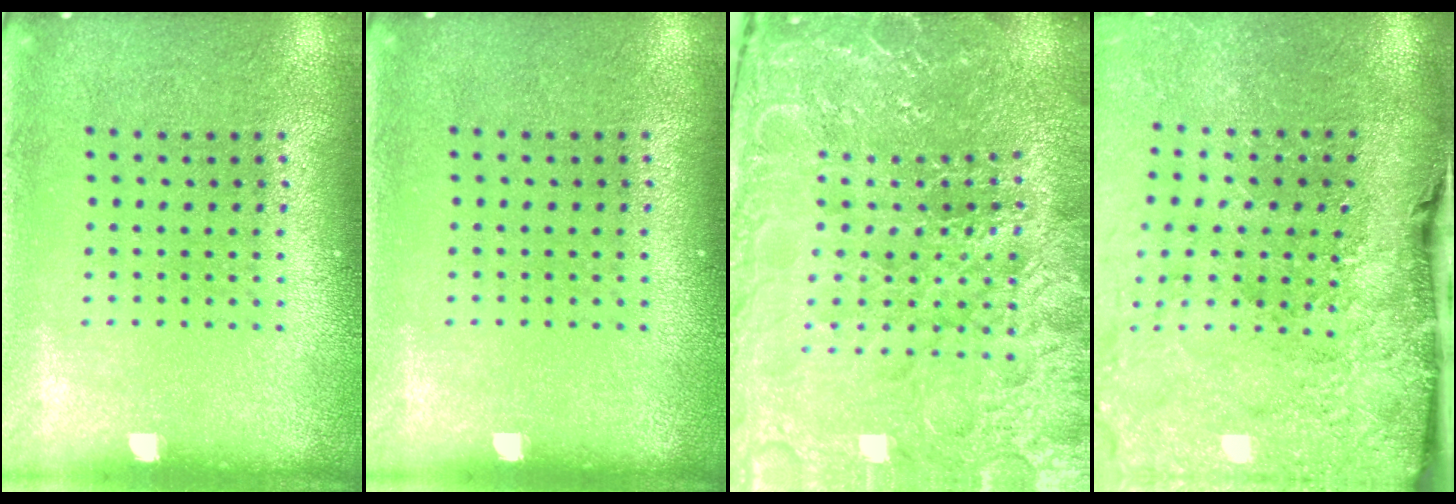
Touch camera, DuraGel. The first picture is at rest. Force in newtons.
{"total": 0.0}
{"total": 5.2, "press": 4.9, "slide": 1.7}
{"total": 4.7, "press": 3.6, "slide": 3.0}